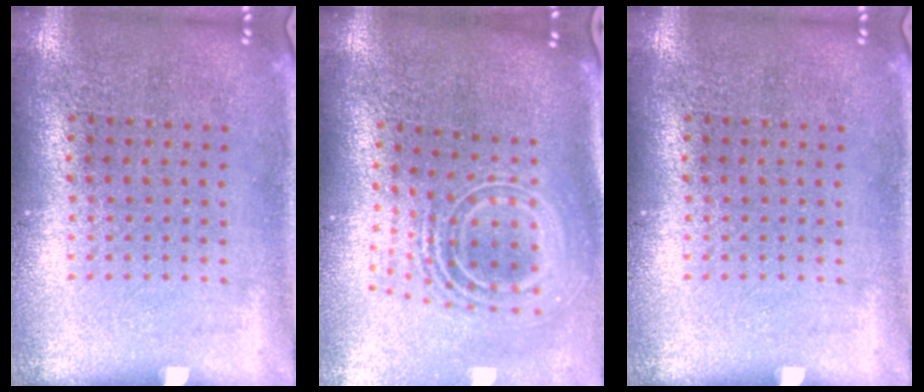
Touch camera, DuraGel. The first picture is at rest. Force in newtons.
{"total": 2.7, "press": 1.8, "slide": 1.9}
{"total": 0.0}